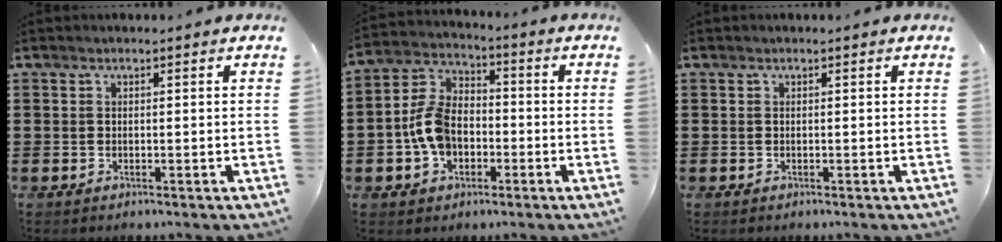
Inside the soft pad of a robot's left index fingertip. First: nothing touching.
{"total": 8.4, "force": [-2.1, 5.7, 5.8], "torque": [-0.138, 0.013, -0.044]}
{"total": 0.0}